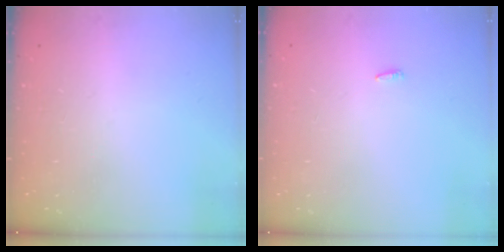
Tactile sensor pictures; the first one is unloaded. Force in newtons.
{"total": 1.8, "press": 1.7, "slide": 0.6}